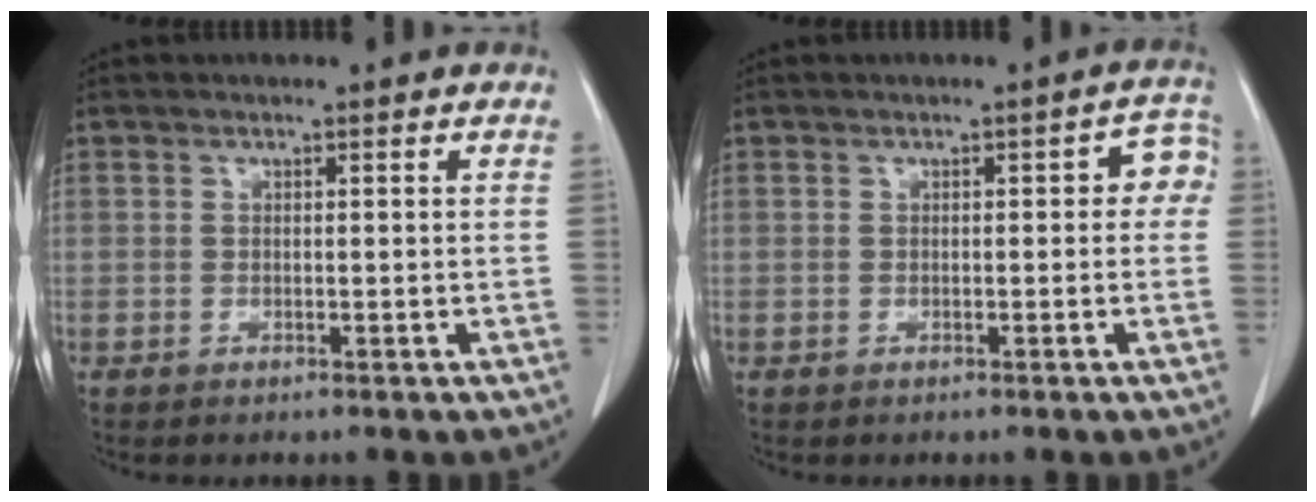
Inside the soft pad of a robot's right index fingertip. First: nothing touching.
{"total": 3.7, "force": [0.2, 1.9, 3.2], "torque": [-0.022, 0.024, -0.002]}